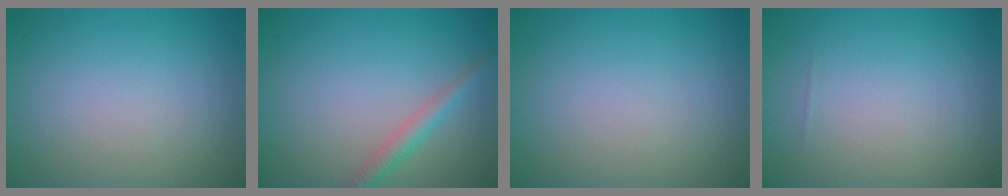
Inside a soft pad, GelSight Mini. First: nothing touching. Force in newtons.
{"total": 2.0, "press": 2.0, "slide": 0.0}
{"total": 0.0}
{"total": 0.0}